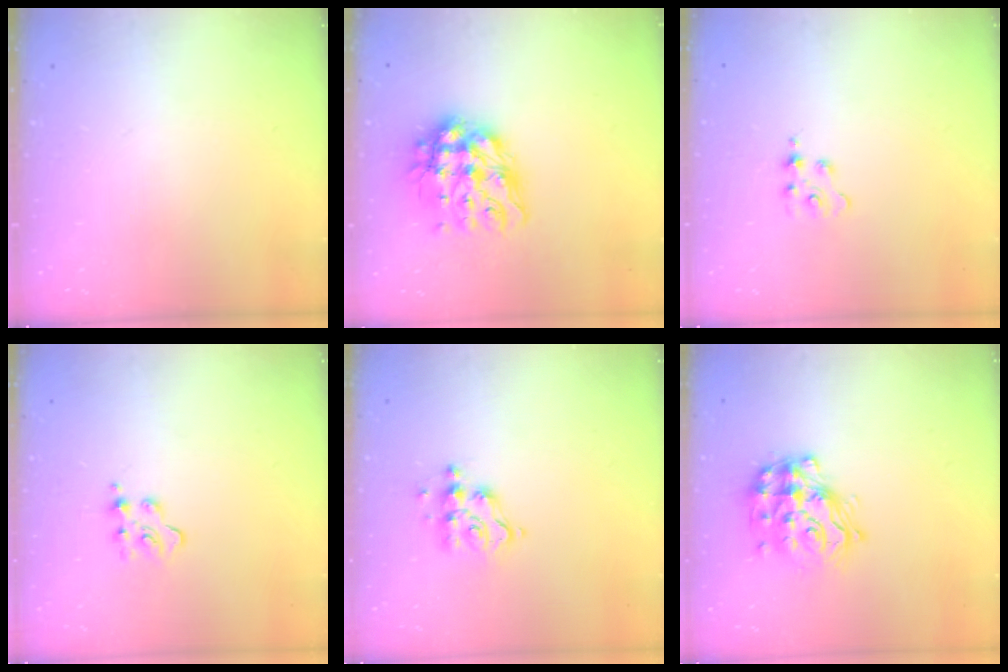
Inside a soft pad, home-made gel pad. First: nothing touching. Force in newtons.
{"total": 14.3, "press": 14.2, "slide": 1.5}
{"total": 1.8, "press": 1.8, "slide": 0.4}
{"total": 3.9, "press": 3.9, "slide": 0.4}
{"total": 8.0, "press": 8.0, "slide": 0.3}
{"total": 16.7, "press": 16.6, "slide": 1.1}